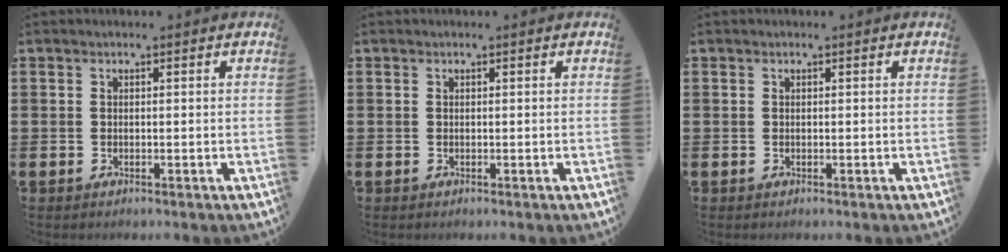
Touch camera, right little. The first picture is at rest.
{"total": 0.0}
{"total": 0.0}